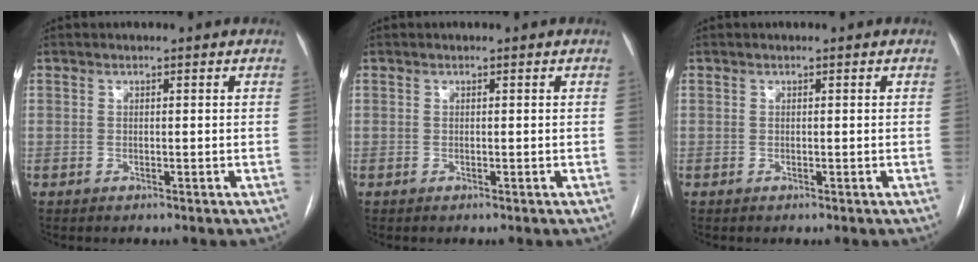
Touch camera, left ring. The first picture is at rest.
{"total": 0.0}
{"total": 0.0}